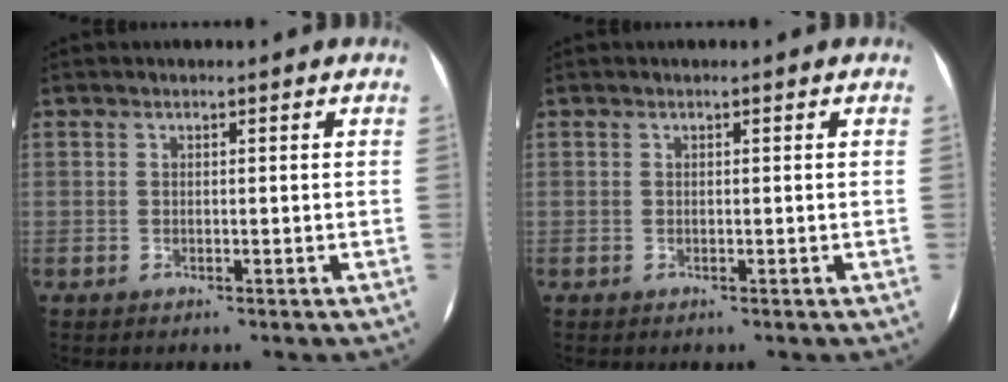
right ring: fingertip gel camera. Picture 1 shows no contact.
{"total": 0.0}